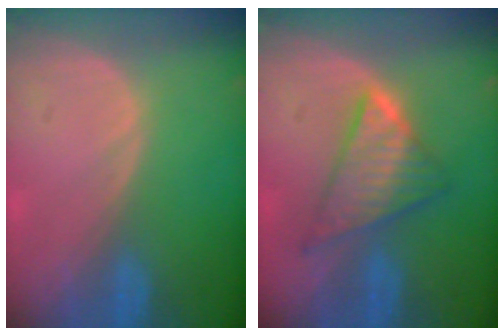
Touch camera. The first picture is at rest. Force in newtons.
{"total": 7.0, "press": 7.0, "slide": 0.2}